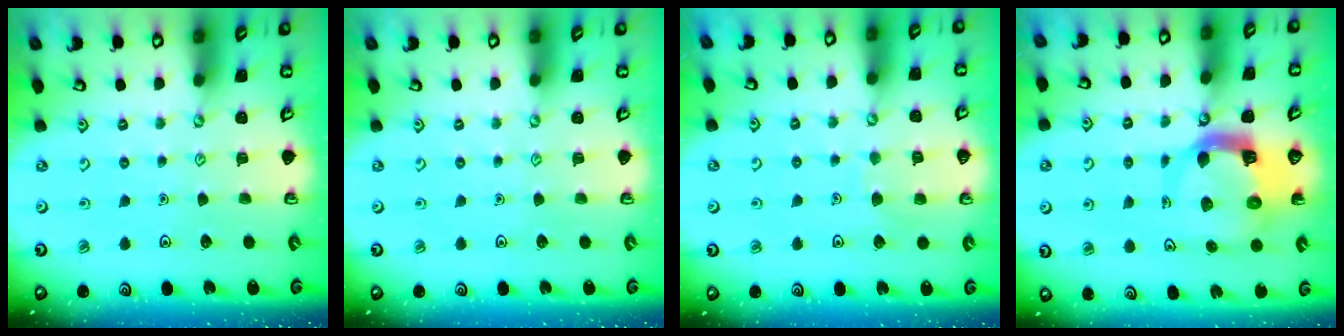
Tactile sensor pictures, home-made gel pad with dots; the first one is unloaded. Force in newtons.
{"total": 0.0}
{"total": 5.3, "press": 5.3, "slide": 0.5}
{"total": 8.4, "press": 8.3, "slide": 1.1}